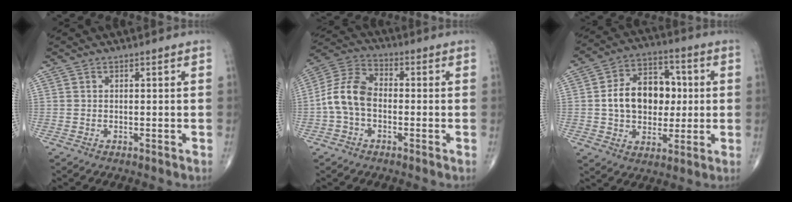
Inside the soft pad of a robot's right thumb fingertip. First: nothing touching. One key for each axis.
{"total": 9.4, "fx": -1.5, "fy": 6.2, "fz": 6.9, "tx": -0.133, "ty": 0.031, "tz": -0.043}
{"total": 15.0, "fx": 0.8, "fy": 10.8, "fz": 10.3, "tx": -0.126, "ty": 0.020, "tz": 0.013}